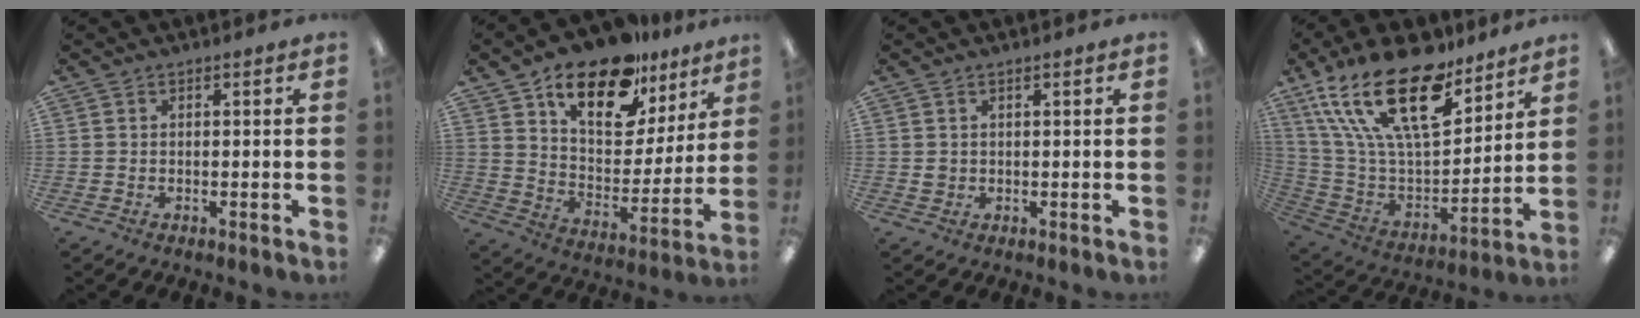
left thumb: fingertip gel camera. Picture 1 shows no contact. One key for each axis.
{"total": 19.2, "fx": 13.0, "fy": 9.2, "fz": 10.7, "tx": -0.175, "ty": -0.073, "tz": 0.226}
{"total": 1.2, "fx": 0.5, "fy": 1.0, "fz": 0.5, "tx": -0.012, "ty": 0.004, "tz": 0.008}
{"total": 25.7, "fx": 16.0, "fy": 10.9, "fz": 17.0, "tx": -0.327, "ty": -0.089, "tz": 0.283}